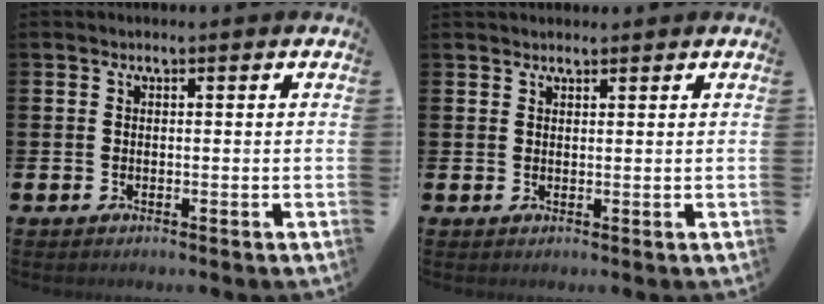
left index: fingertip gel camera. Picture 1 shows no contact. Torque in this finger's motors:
{"motor_torque": [1.09, -1.05, 0.32, 0.12]}